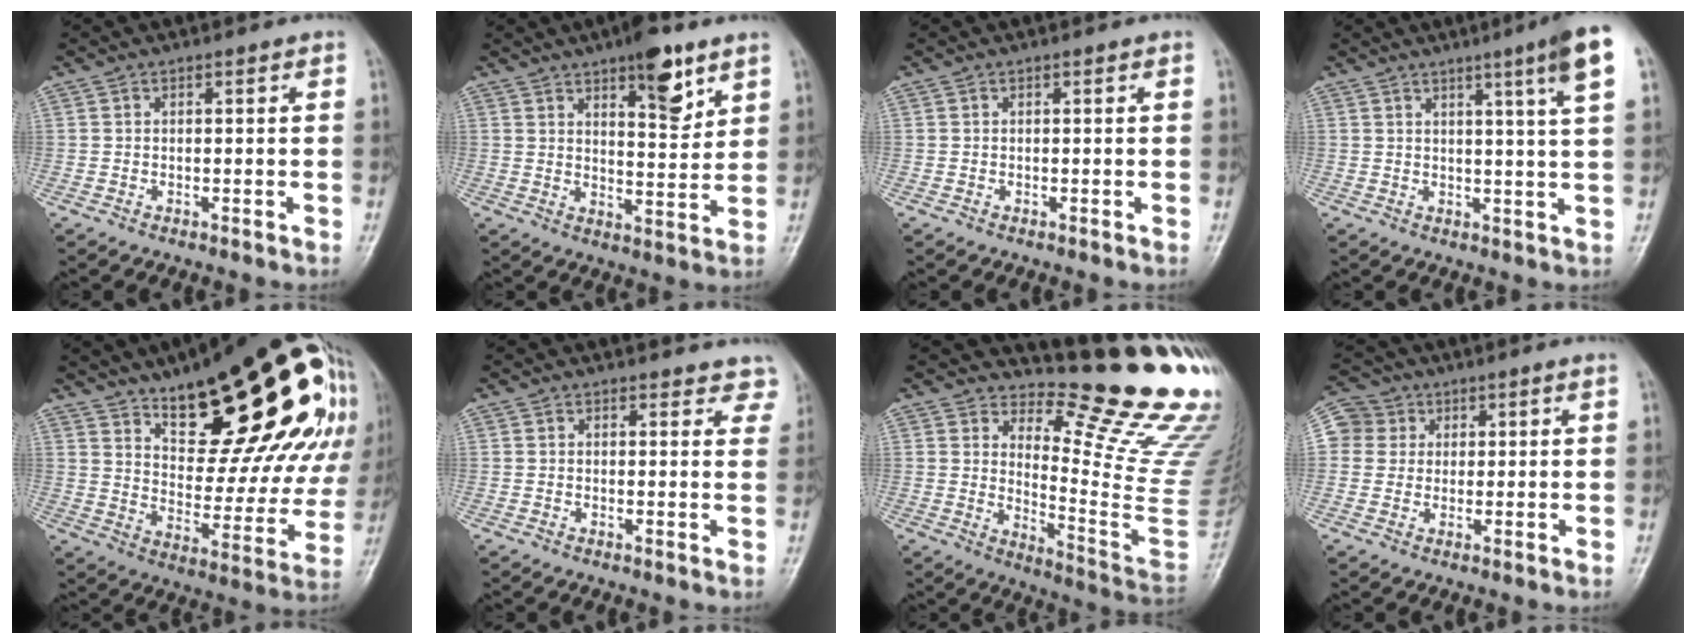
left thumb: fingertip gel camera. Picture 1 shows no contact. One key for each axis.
{"total": 10.2, "fx": 6.0, "fy": 3.6, "fz": 7.4, "tx": -0.085, "ty": -0.035, "tz": 0.090}
{"total": 0.0}
{"total": 8.5, "fx": 4.3, "fy": -0.6, "fz": 7.3, "tx": -0.105, "ty": -0.017, "tz": 0.057}
{"total": 29.6, "fx": 16.7, "fy": 10.3, "fz": 22.2, "tx": -0.274, "ty": -0.064, "tz": 0.247}
{"total": 4.9, "fx": 4.4, "fy": 2.1, "fz": 0.4, "tx": 0.041, "ty": -0.018, "tz": 0.024}
{"total": 18.8, "fx": 13.4, "fy": 3.5, "fz": 12.7, "tx": -0.146, "ty": -0.150, "tz": 0.185}
{"total": 6.1, "fx": 1.5, "fy": 5.9, "fz": 0.7, "tx": 0.019, "ty": 0.010, "tz": 0.021}